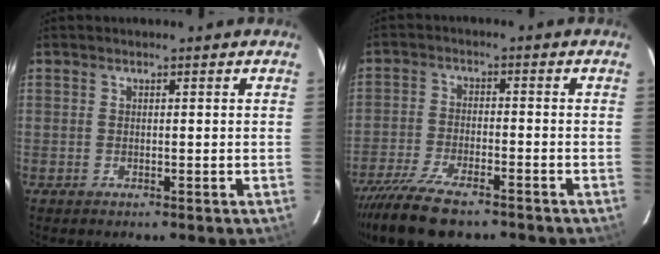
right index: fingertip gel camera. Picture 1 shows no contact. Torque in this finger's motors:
{"motor_torque": [1.12, -1.02, 0.51, 0.07]}